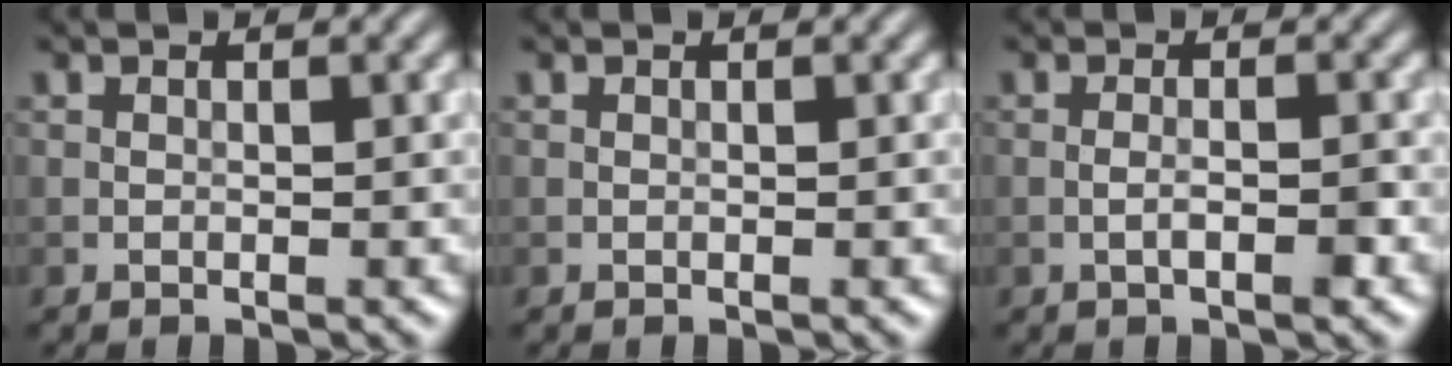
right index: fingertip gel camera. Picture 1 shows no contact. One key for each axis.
{"total": 0.0}
{"total": 1.9, "fx": -0.8, "fy": 0.4, "fz": 1.7, "tx": -0.032, "ty": 0.002, "tz": -0.017}